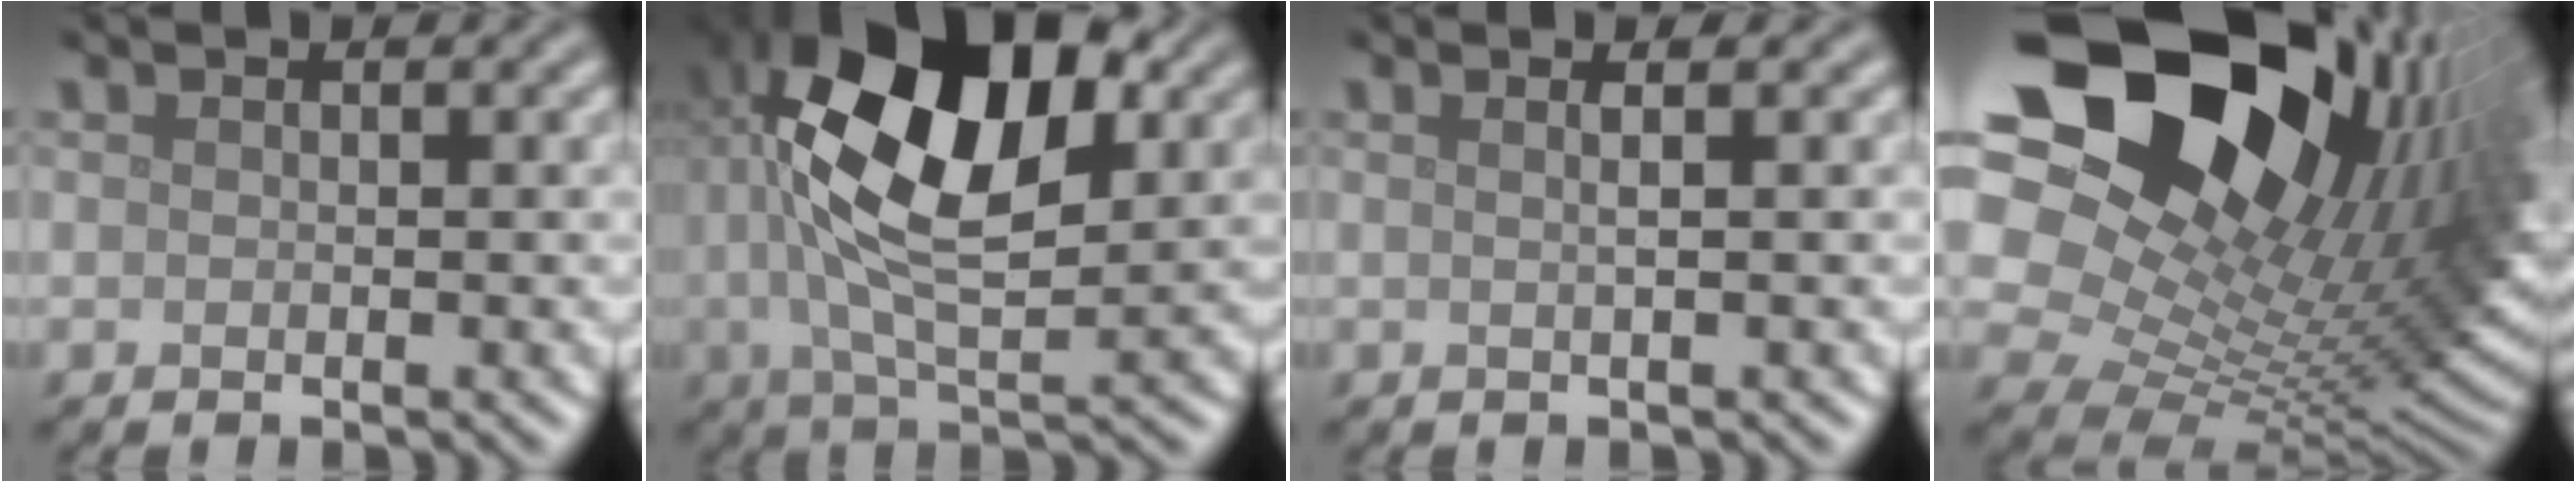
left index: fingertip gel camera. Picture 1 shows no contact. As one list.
[{"total": 13.2, "force": [2.9, 6.4, 11.1], "torque": [-0.173, 0.016, 0.042]}, {"total": 2.0, "force": [0.6, 0.7, 1.8], "torque": [-0.016, 0.003, -0.014]}, {"total": 21.8, "force": [8.7, 13.5, 14.8], "torque": [-0.278, 0.002, 0.180]}]